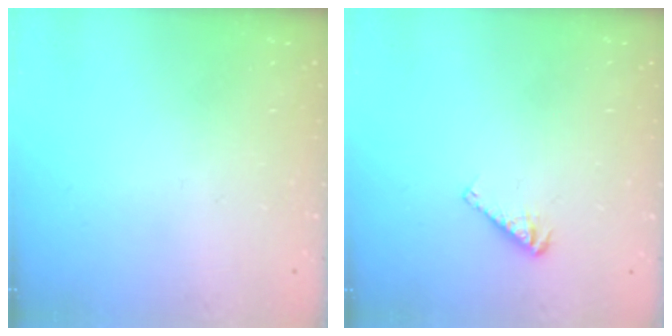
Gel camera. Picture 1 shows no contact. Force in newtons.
{"total": 4.2, "press": 4.2, "slide": 0.1}